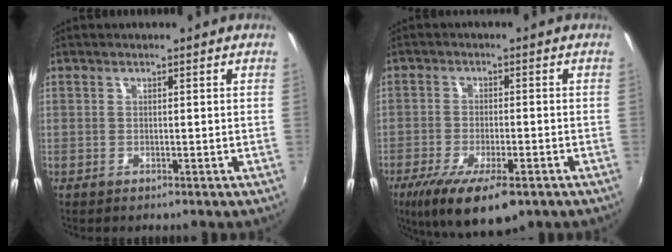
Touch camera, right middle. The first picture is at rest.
{"total": 13.5, "force": [-8.4, 4.5, 9.7], "torque": [-0.195, -0.045, -0.135]}